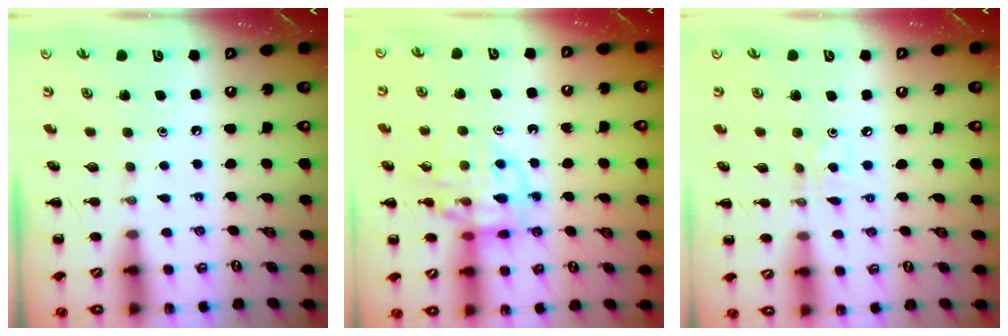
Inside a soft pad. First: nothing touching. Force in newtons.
{"total": 13.1, "press": 13.0, "slide": 1.8}
{"total": 2.2, "press": 2.1, "slide": 0.6}